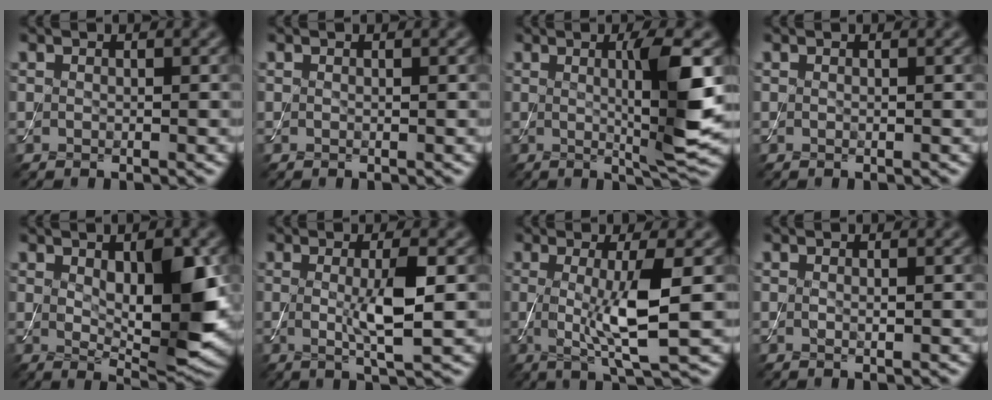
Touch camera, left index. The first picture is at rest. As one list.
[{"total": 0.0}, {"total": 6.7, "force": [0.5, 0.8, 6.6], "torque": [-0.105, -0.006, 0.013]}, {"total": 0.0}, {"total": 7.9, "force": [0.8, 2.9, 7.3], "torque": [-0.111, -0.008, 0.019]}, {"total": 4.2, "force": [0.0, 0.7, 4.2], "torque": [-0.078, -0.008, 0.003]}, {"total": 5.9, "force": [0.0, 1.0, 5.8], "torque": [-0.102, -0.012, 0.000]}, {"total": 0.5, "force": [0.1, 0.1, 0.5], "torque": [-0.008, 0.000, 0.001]}]